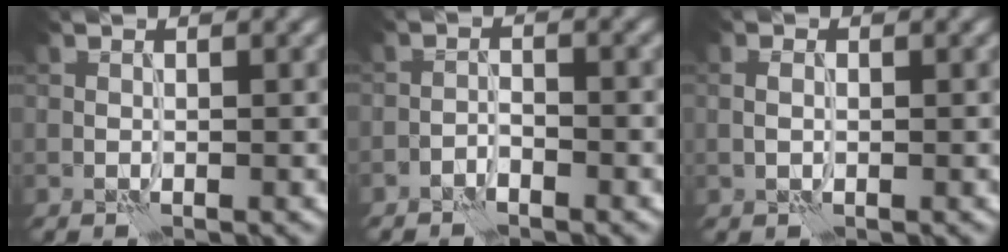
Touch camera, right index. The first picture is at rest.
{"total": 1.3, "force": [-1.3, 0.3, 0.3], "torque": [-0.005, 0.005, -0.024]}
{"total": 1.0, "force": [0.0, 0.7, 0.7], "torque": [-0.017, -0.001, 0.003]}